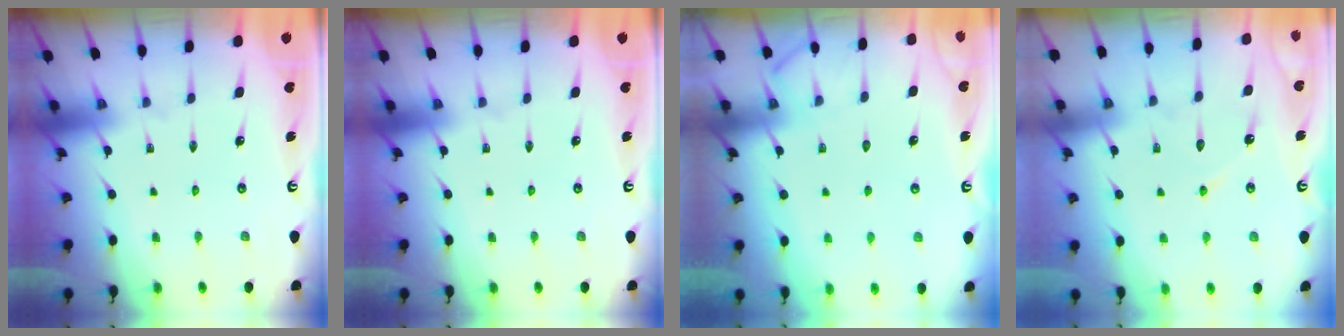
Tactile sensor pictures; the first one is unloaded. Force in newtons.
{"total": 0.0}
{"total": 6.9, "press": 6.8, "slide": 0.9}
{"total": 5.5, "press": 5.5, "slide": 0.7}